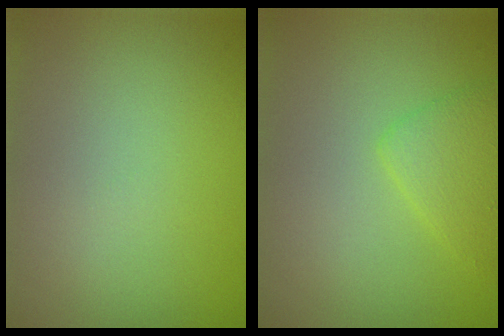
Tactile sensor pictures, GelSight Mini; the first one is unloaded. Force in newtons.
{"total": 2.5, "press": 2.5, "slide": 0.1}